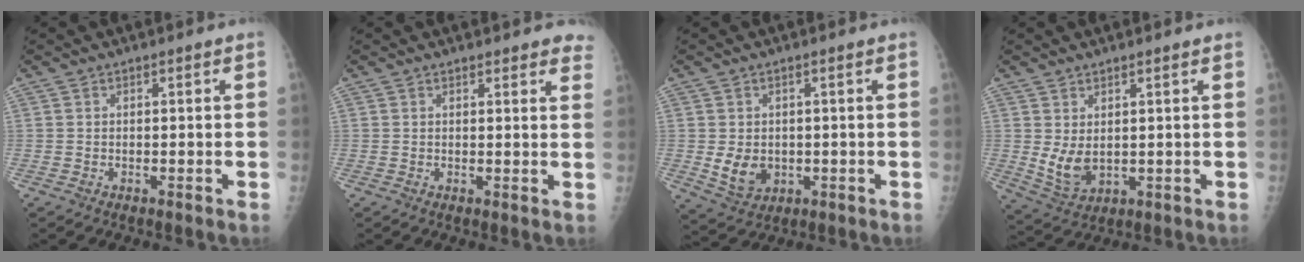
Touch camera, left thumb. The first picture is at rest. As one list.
[{"total": 5.7, "force": [5.1, 1.7, 1.8], "torque": [0.011, -0.018, 0.041]}, {"total": 5.5, "force": [-0.3, 4.3, 3.3], "torque": [-0.039, -0.008, 0.012]}, {"total": 6.0, "force": [1.4, 3.5, 4.6], "torque": [-0.077, -0.019, 0.041]}]